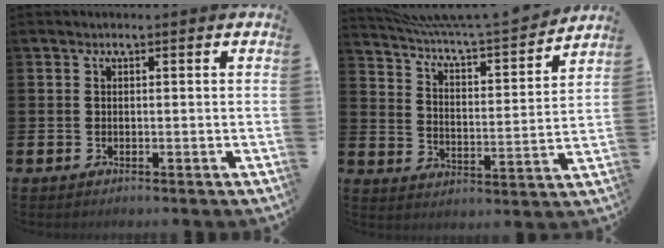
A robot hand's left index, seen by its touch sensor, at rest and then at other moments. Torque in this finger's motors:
{"motor_torque": [0.97, -1.17, 0.17, 0.13]}